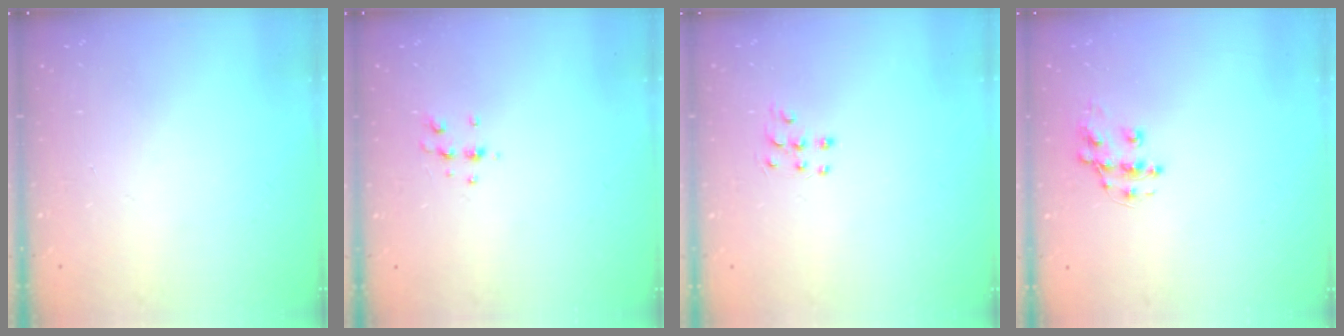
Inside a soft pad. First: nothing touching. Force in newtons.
{"total": 5.4, "press": 5.3, "slide": 1.1}
{"total": 6.4, "press": 6.3, "slide": 0.8}
{"total": 9.8, "press": 9.8, "slide": 0.6}